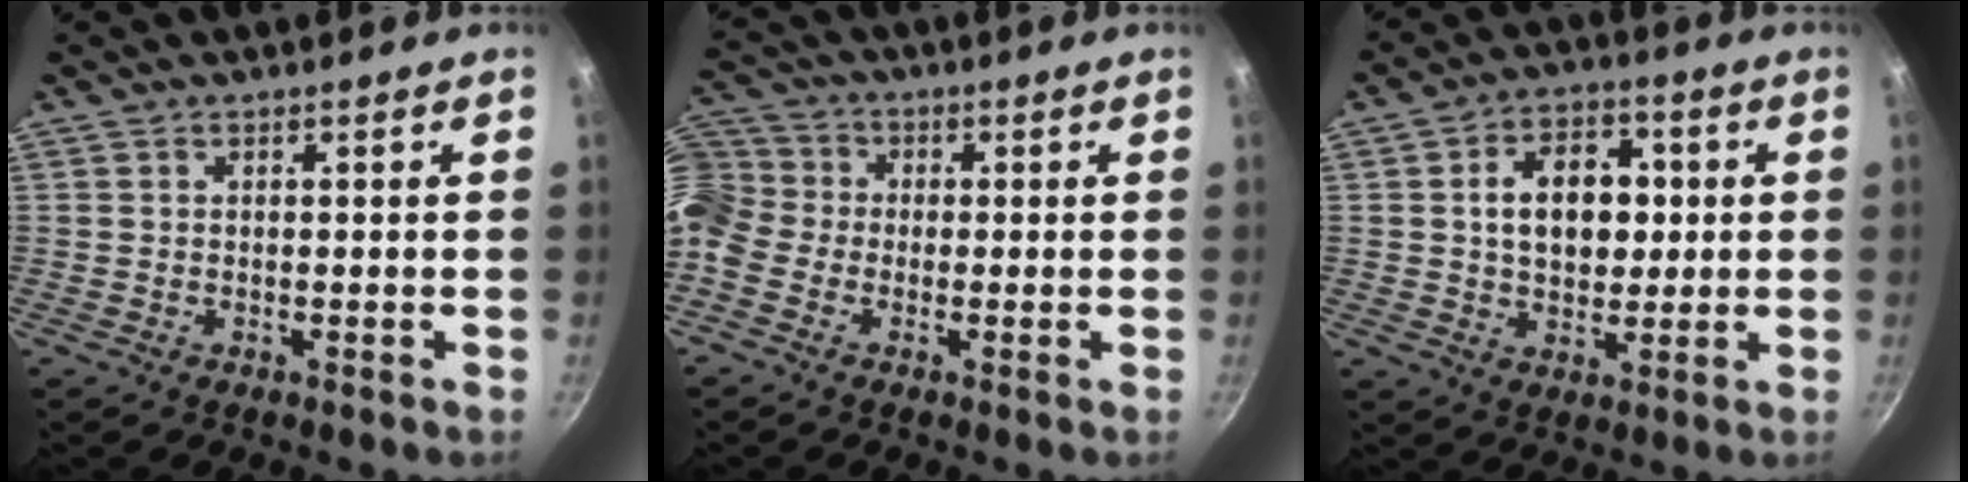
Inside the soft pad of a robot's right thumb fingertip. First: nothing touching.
{"total": 10.0, "force": [-1.8, 8.6, 4.9], "torque": [-0.104, 0.037, -0.057]}
{"total": 11.8, "force": [1.5, 8.4, 8.2], "torque": [-0.092, 0.011, 0.020]}